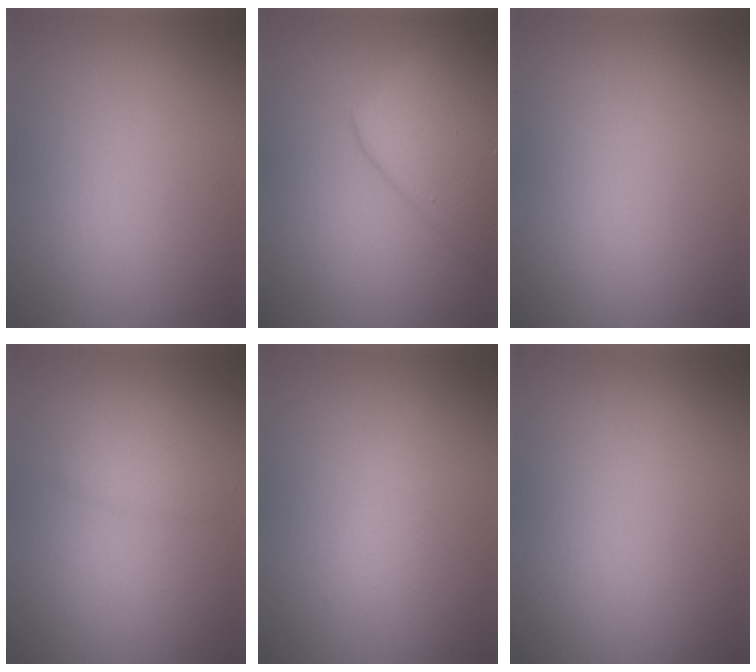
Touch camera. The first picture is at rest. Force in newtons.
{"total": 7.4, "press": 7.4, "slide": 0.4}
{"total": 0.0}
{"total": 1.6, "press": 1.6, "slide": 0.1}
{"total": 1.0, "press": 1.0, "slide": 0.0}
{"total": 0.0}